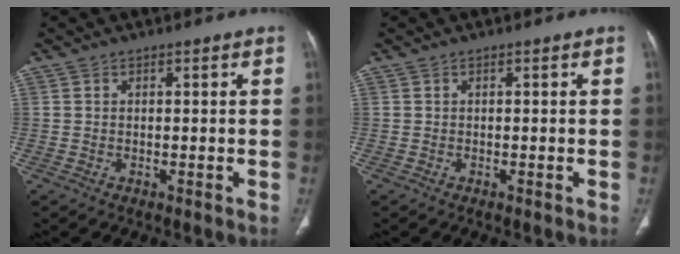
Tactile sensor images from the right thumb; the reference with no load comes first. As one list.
[{"total": 0.0}]